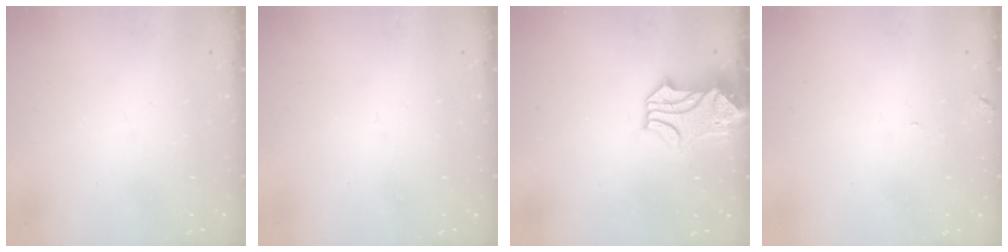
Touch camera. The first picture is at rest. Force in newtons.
{"total": 0.0}
{"total": 1.0, "press": 0.2, "slide": 1.0}
{"total": 0.0}